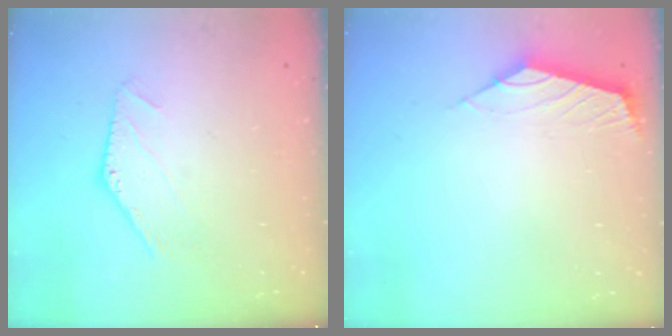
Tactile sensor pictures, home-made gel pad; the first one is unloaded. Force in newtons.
{"total": 2.3, "press": 2.2, "slide": 0.5}